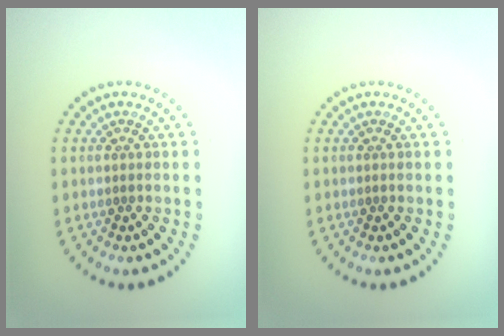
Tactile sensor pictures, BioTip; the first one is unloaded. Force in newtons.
{"total": 0.0}